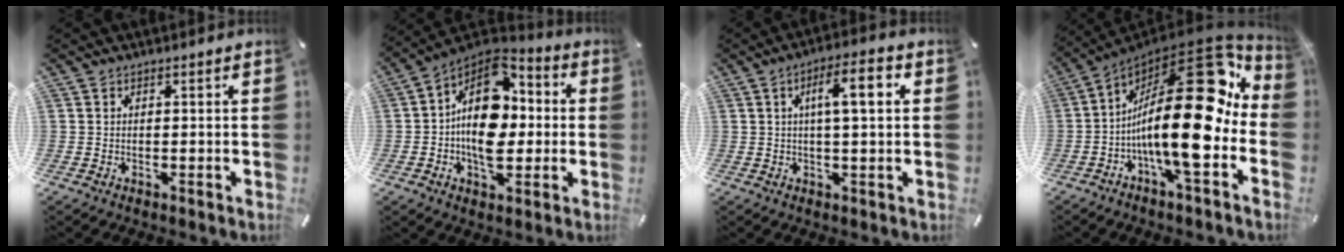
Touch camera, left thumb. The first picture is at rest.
{"total": 18.0, "force": [-0.4, 12.2, 13.2], "torque": [-0.229, -0.003, -0.011]}
{"total": 8.9, "force": [2.1, 2.1, 8.4], "torque": [-0.140, 0.000, 0.025]}
{"total": 29.4, "force": [1.4, 10.1, 27.6], "torque": [-0.475, -0.037, 0.024]}